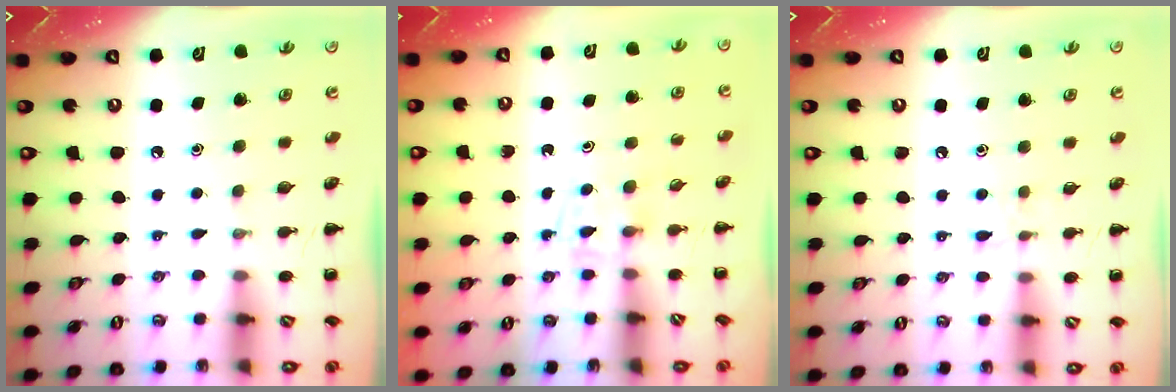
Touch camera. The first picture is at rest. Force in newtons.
{"total": 2.3, "press": 2.0, "slide": 1.0}
{"total": 3.9, "press": 3.7, "slide": 1.3}